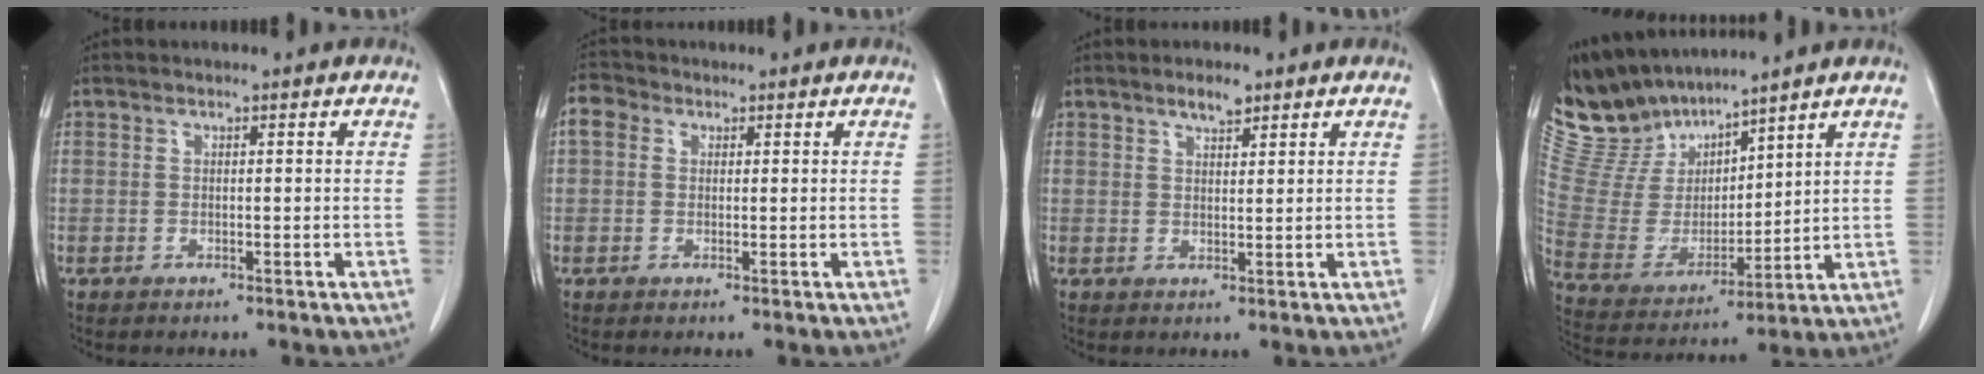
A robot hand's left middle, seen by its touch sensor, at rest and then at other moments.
{"total": 2.8, "force": [1.0, 2.3, 1.3], "torque": [-0.031, 0.018, 0.017]}
{"total": 2.6, "force": [2.0, 0.8, 1.6], "torque": [-0.029, 0.001, 0.034]}
{"total": 12.8, "force": [12.2, 3.3, 2.4], "torque": [-0.075, 0.006, 0.262]}